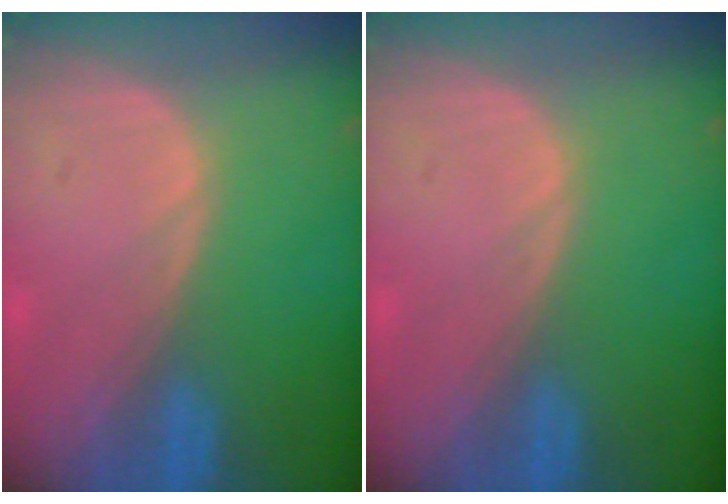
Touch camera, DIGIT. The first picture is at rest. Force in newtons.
{"total": 0.0}